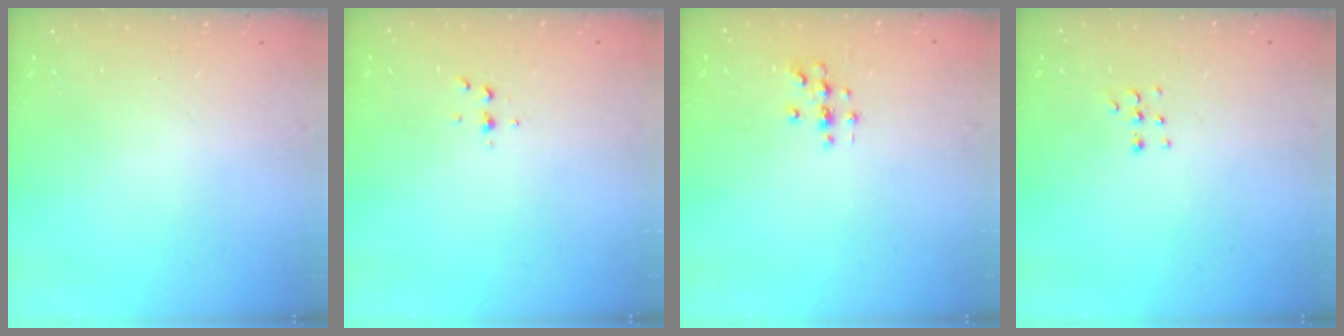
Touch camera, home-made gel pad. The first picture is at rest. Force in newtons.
{"total": 2.5, "press": 2.4, "slide": 0.2}
{"total": 3.2, "press": 3.2, "slide": 0.3}
{"total": 4.3, "press": 4.2, "slide": 1.1}